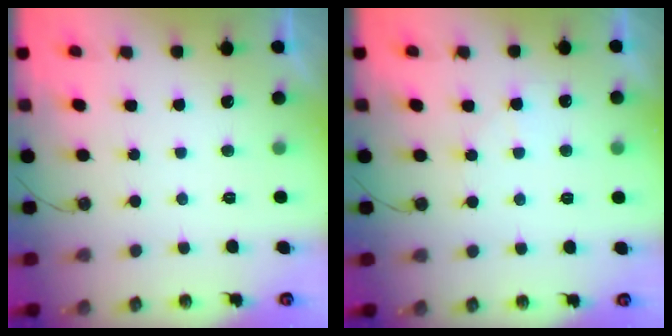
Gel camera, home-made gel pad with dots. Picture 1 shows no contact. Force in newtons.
{"total": 4.9, "press": 4.8, "slide": 0.7}